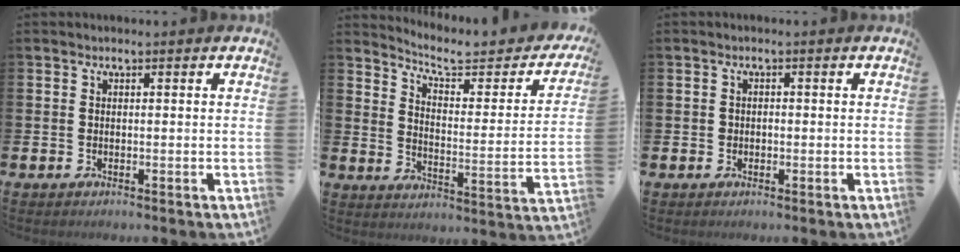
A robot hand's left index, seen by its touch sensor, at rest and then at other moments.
{"total": 6.2, "force": [5.3, 1.7, 2.7], "torque": [-0.068, -0.040, 0.081]}
{"total": 0.9, "force": [-0.2, 0.8, 0.3], "torque": [-0.006, 0.006, -0.006]}